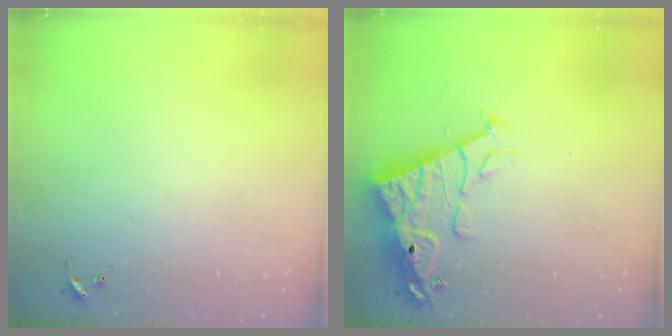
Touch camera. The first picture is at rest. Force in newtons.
{"total": 15.6, "press": 15.5, "slide": 1.5}